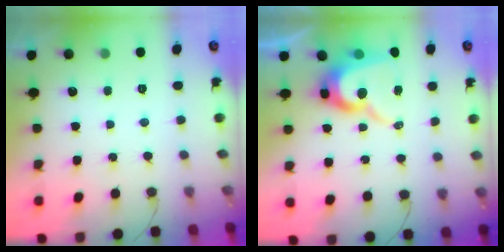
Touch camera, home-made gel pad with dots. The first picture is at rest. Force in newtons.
{"total": 12.7, "press": 12.7, "slide": 1.0}